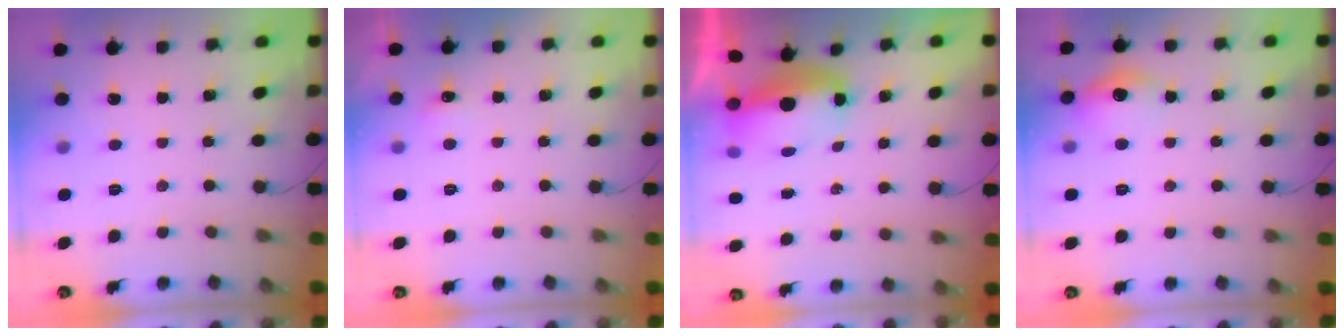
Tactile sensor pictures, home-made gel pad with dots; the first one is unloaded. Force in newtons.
{"total": 12.4, "press": 4.3, "slide": 11.6}
{"total": 6.4, "press": 6.3, "slide": 1.0}
{"total": 9.6, "press": 9.3, "slide": 2.4}